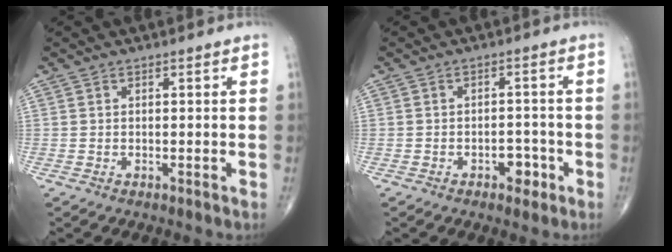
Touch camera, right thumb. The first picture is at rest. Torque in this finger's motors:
{"motor_torque": [2.25, 1.50, 0.27, -0.53, 0.01]}